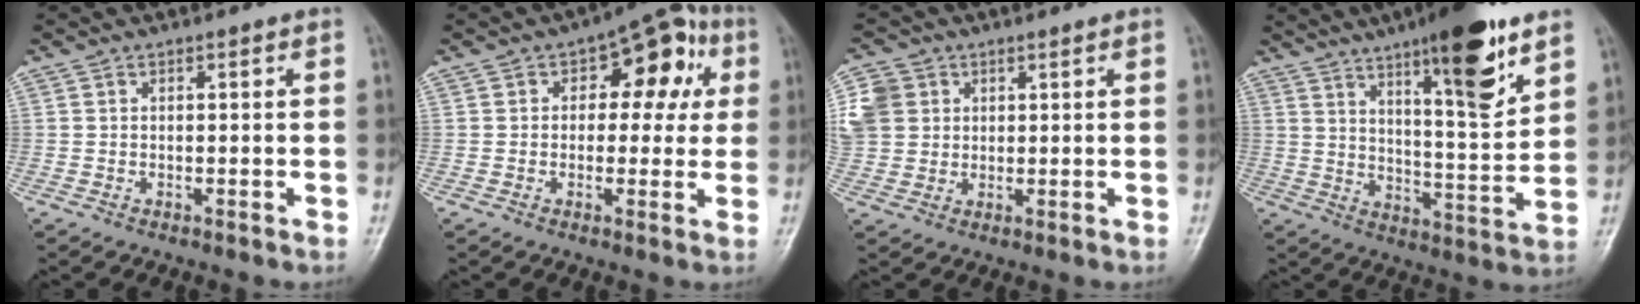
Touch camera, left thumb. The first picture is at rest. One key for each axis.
{"total": 11.1, "fx": 2.5, "fy": 6.8, "fz": 8.4, "tx": -0.050, "ty": 0.025, "tz": 0.022}
{"total": 9.8, "fx": 2.8, "fy": 8.5, "fz": 4.1, "tx": -0.088, "ty": 0.011, "tz": 0.055}
{"total": 17.5, "fx": 10.4, "fy": 4.0, "fz": 13.5, "tx": -0.179, "ty": -0.057, "tz": 0.163}